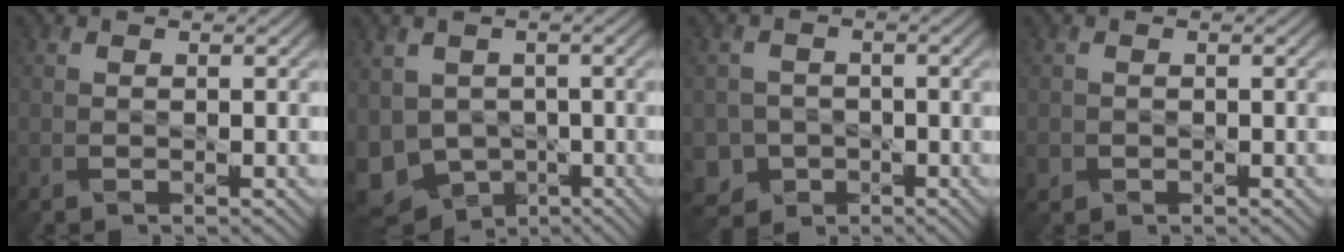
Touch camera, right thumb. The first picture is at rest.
{"total": 8.7, "force": [-2.2, 6.9, 4.9], "torque": [-0.134, -0.017, -0.043]}
{"total": 7.0, "force": [-3.5, 5.9, 1.5], "torque": [-0.039, -0.020, -0.074]}
{"total": 1.1, "force": [-0.4, 1.0, 0.2], "torque": [-0.003, -0.002, -0.008]}